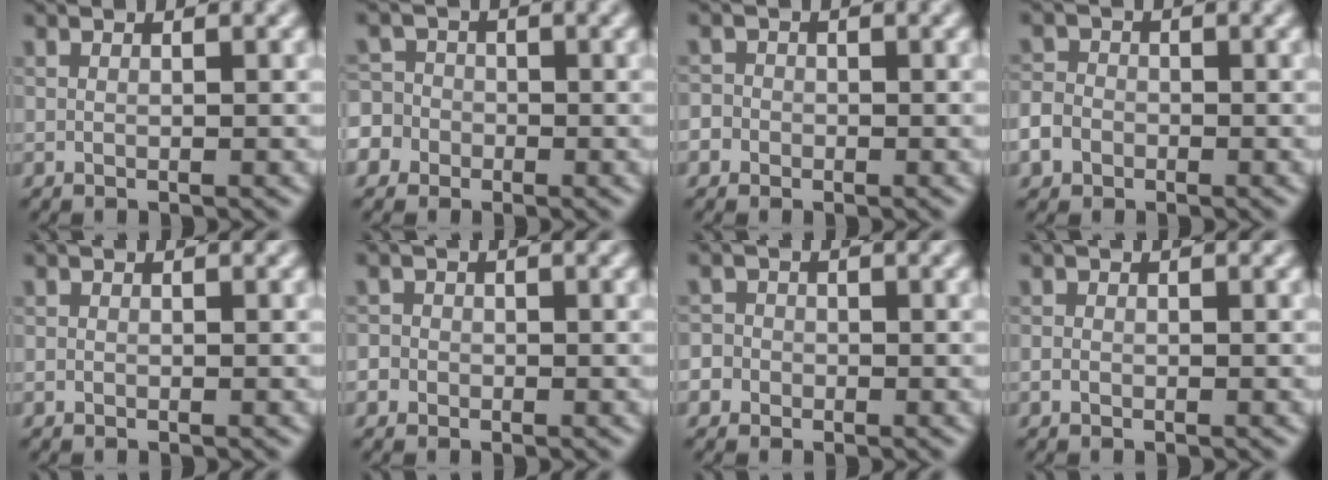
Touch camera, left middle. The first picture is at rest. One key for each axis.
{"total": 6.6, "fx": -3.6, "fy": 5.4, "fz": 1.2, "tx": -0.039, "ty": 0.001, "tz": -0.083}
{"total": 2.3, "fx": -1.4, "fy": 1.9, "fz": 0.2, "tx": 0.004, "ty": 0.010, "tz": -0.032}
{"total": 2.9, "fx": -1.7, "fy": 2.1, "fz": 0.8, "tx": -0.018, "ty": -0.002, "tz": -0.029}
{"total": 0.6, "fx": -0.5, "fy": 0.0, "fz": -0.3, "tx": -0.002, "ty": -0.001, "tz": -0.003}
{"total": 1.9, "fx": -1.1, "fy": 1.5, "fz": 0.1, "tx": 0.002, "ty": 0.010, "tz": -0.021}
{"total": 3.5, "fx": -1.9, "fy": 2.9, "fz": 0.4, "tx": 0.006, "ty": 0.008, "tz": -0.050}
{"total": 0.7, "fx": -0.7, "fy": 0.2, "fz": -0.1, "tx": -0.004, "ty": -0.001, "tz": -0.008}